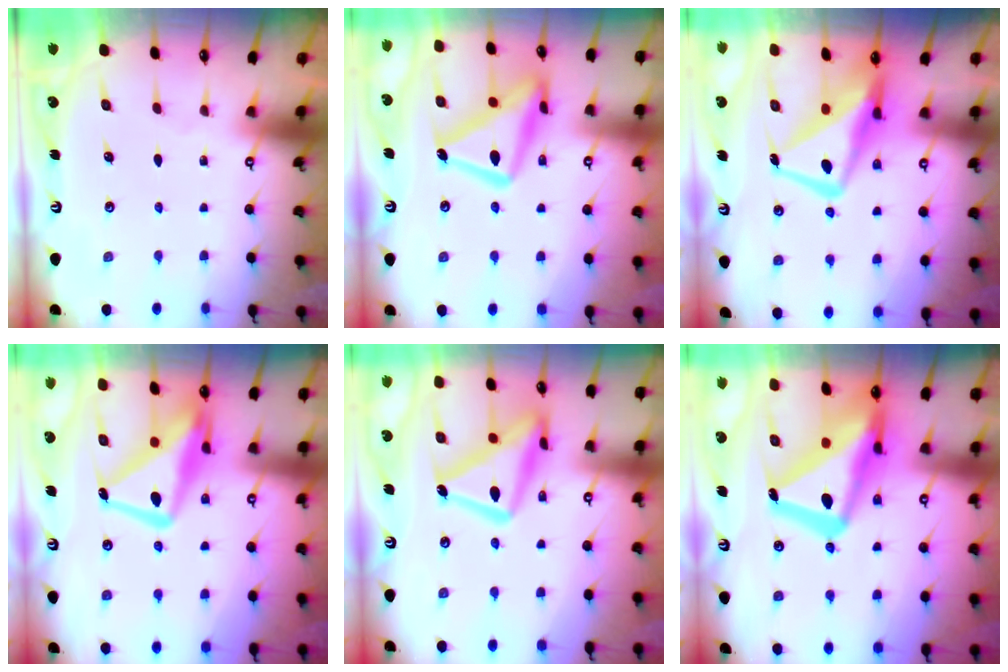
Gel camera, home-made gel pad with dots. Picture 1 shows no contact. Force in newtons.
{"total": 17.4, "press": 17.3, "slide": 1.3}
{"total": 14.1, "press": 14.0, "slide": 1.7}
{"total": 16.6, "press": 16.5, "slide": 1.5}
{"total": 17.4, "press": 17.3, "slide": 1.3}
{"total": 22.5, "press": 22.4, "slide": 2.1}